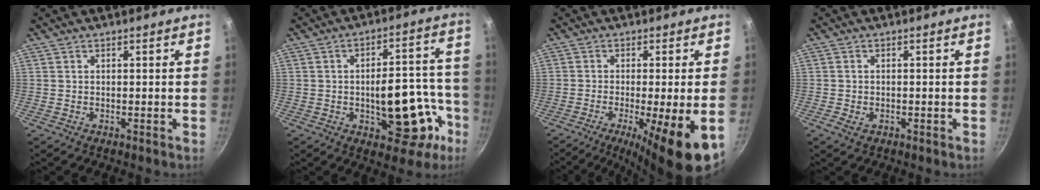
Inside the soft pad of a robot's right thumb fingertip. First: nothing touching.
{"total": 16.6, "force": [-5.5, 8.6, 13.1], "torque": [-0.105, 0.050, -0.069]}
{"total": 12.8, "force": [-4.7, 1.7, 11.8], "torque": [-0.186, -0.011, -0.068]}
{"total": 2.0, "force": [-0.8, 1.4, 1.2], "torque": [-0.021, -0.001, -0.014]}